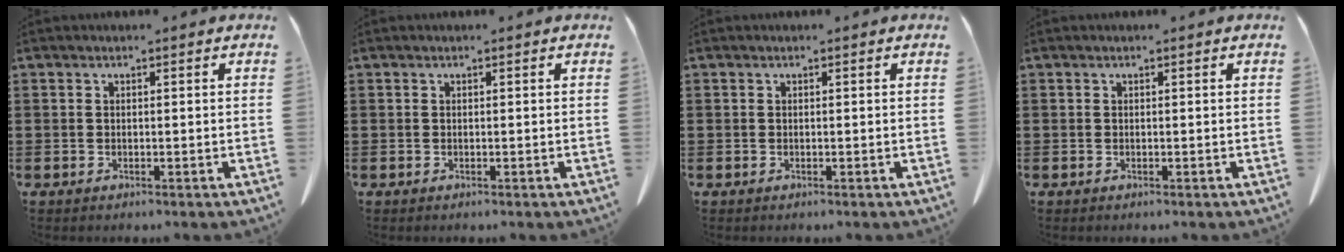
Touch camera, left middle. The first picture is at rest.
{"total": 0.0}
{"total": 0.0}
{"total": 0.0}